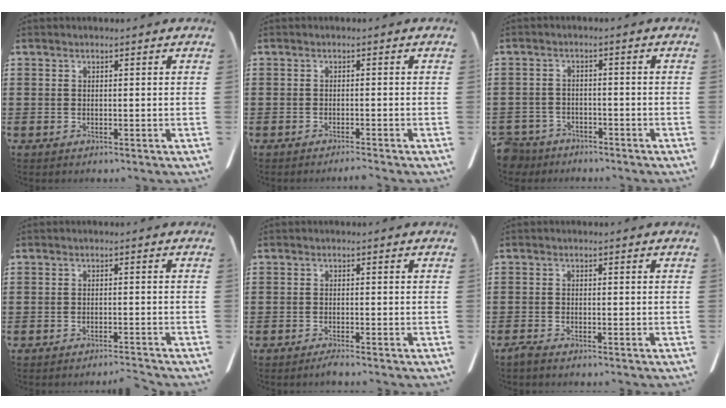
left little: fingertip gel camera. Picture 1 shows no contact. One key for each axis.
{"total": 1.1, "fx": -0.9, "fy": -0.1, "fz": 0.6, "tx": -0.008, "ty": -0.003, "tz": -0.017}
{"total": 3.1, "fx": -3.0, "fy": 0.8, "fz": 0.1, "tx": -0.015, "ty": -0.002, "tz": -0.068}
{"total": 1.4, "fx": -1.3, "fy": -0.2, "fz": 0.6, "tx": -0.008, "ty": 0.000, "tz": -0.025}
{"total": 1.3, "fx": -1.1, "fy": -0.1, "fz": 0.8, "tx": -0.011, "ty": -0.001, "tz": -0.020}
{"total": 1.3, "fx": -1.1, "fy": 0.1, "fz": 0.6, "tx": -0.011, "ty": -0.001, "tz": -0.021}